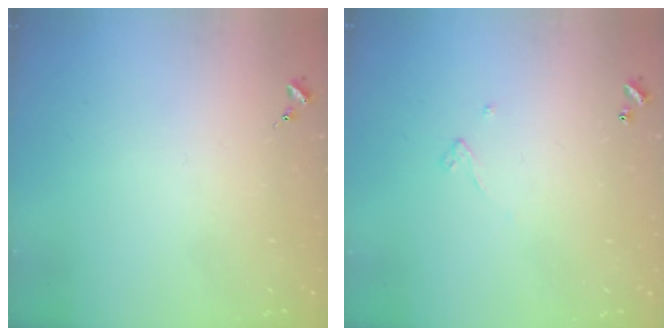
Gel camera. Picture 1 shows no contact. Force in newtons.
{"total": 3.2, "press": 3.2, "slide": 0.1}